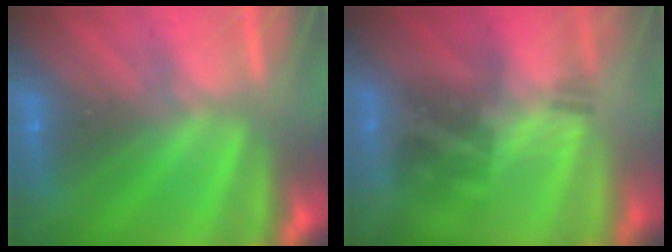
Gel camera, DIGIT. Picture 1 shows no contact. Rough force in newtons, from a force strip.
{"total": 2.2}